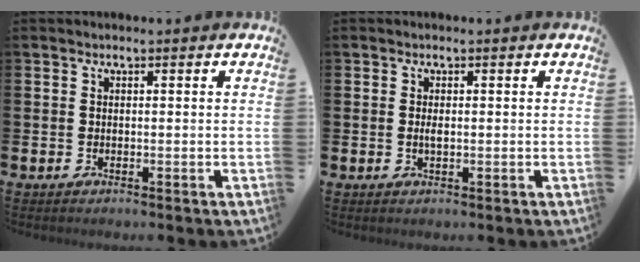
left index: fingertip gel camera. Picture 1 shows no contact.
{"total": 1.1, "force": [0.1, 0.4, 1.0], "torque": [-0.018, 0.002, -0.001]}